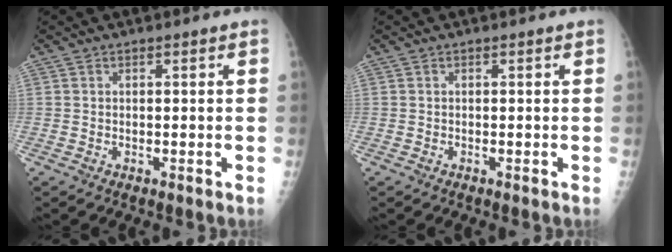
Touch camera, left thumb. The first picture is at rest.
{"total": 0.0}